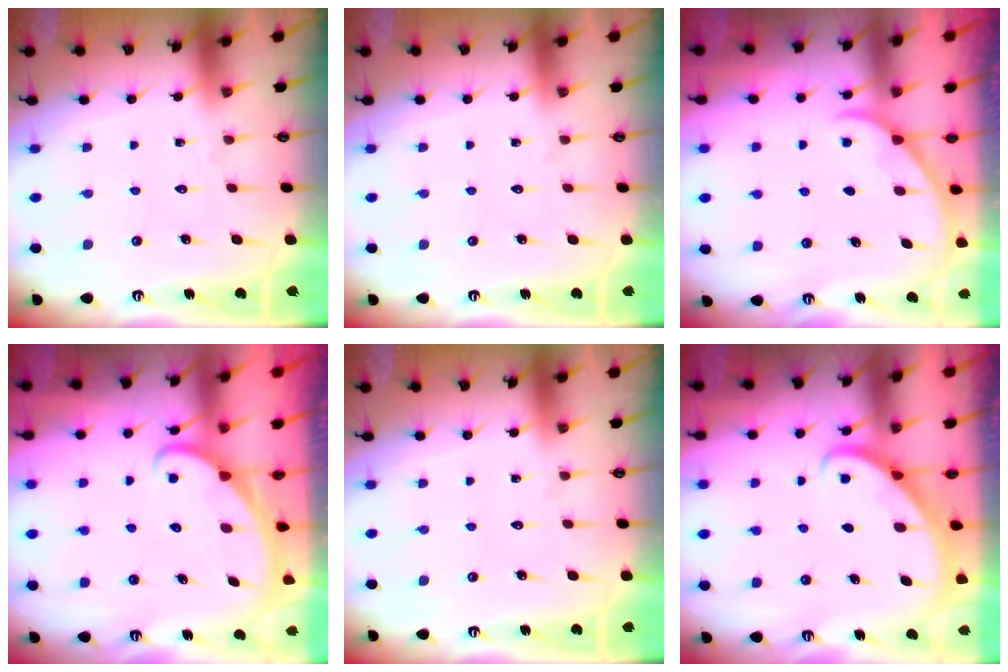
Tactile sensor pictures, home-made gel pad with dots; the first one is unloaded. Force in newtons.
{"total": 0.0}
{"total": 1.7, "press": 1.7, "slide": 0.2}
{"total": 2.1, "press": 2.1, "slide": 0.1}
{"total": 0.0}
{"total": 2.9, "press": 2.9, "slide": 0.2}